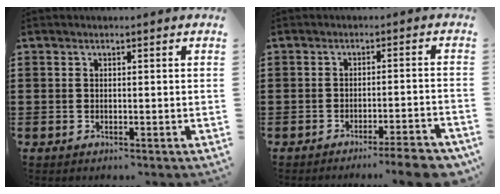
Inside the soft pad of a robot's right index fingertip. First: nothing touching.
{"total": 4.6, "force": [-3.9, -0.3, 2.5], "torque": [-0.039, -0.014, -0.072]}